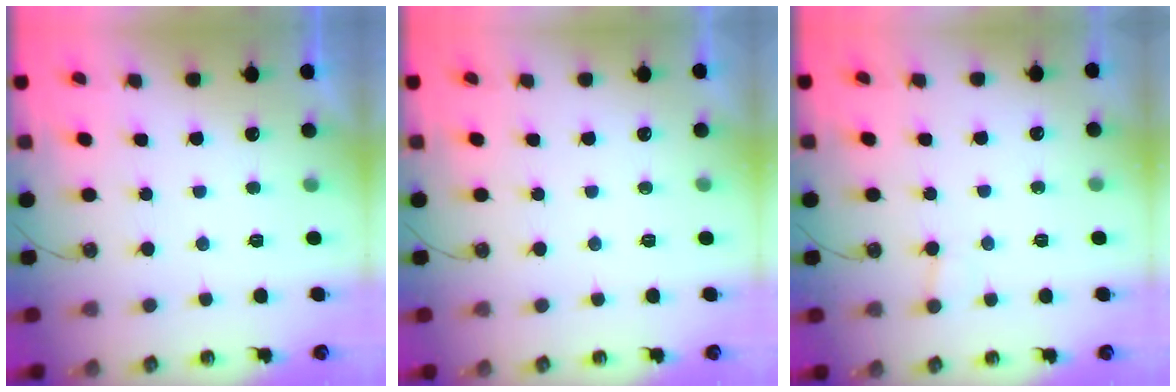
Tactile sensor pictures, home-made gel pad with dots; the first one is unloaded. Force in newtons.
{"total": 0.0}
{"total": 5.4, "press": 5.4, "slide": 0.5}